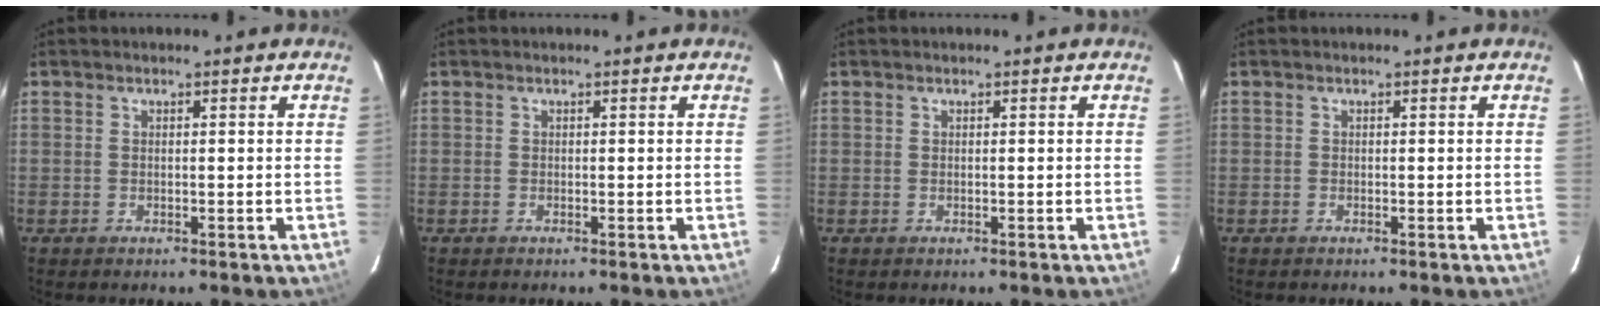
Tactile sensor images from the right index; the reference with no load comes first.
{"total": 0.0}
{"total": 0.0}
{"total": 0.0}